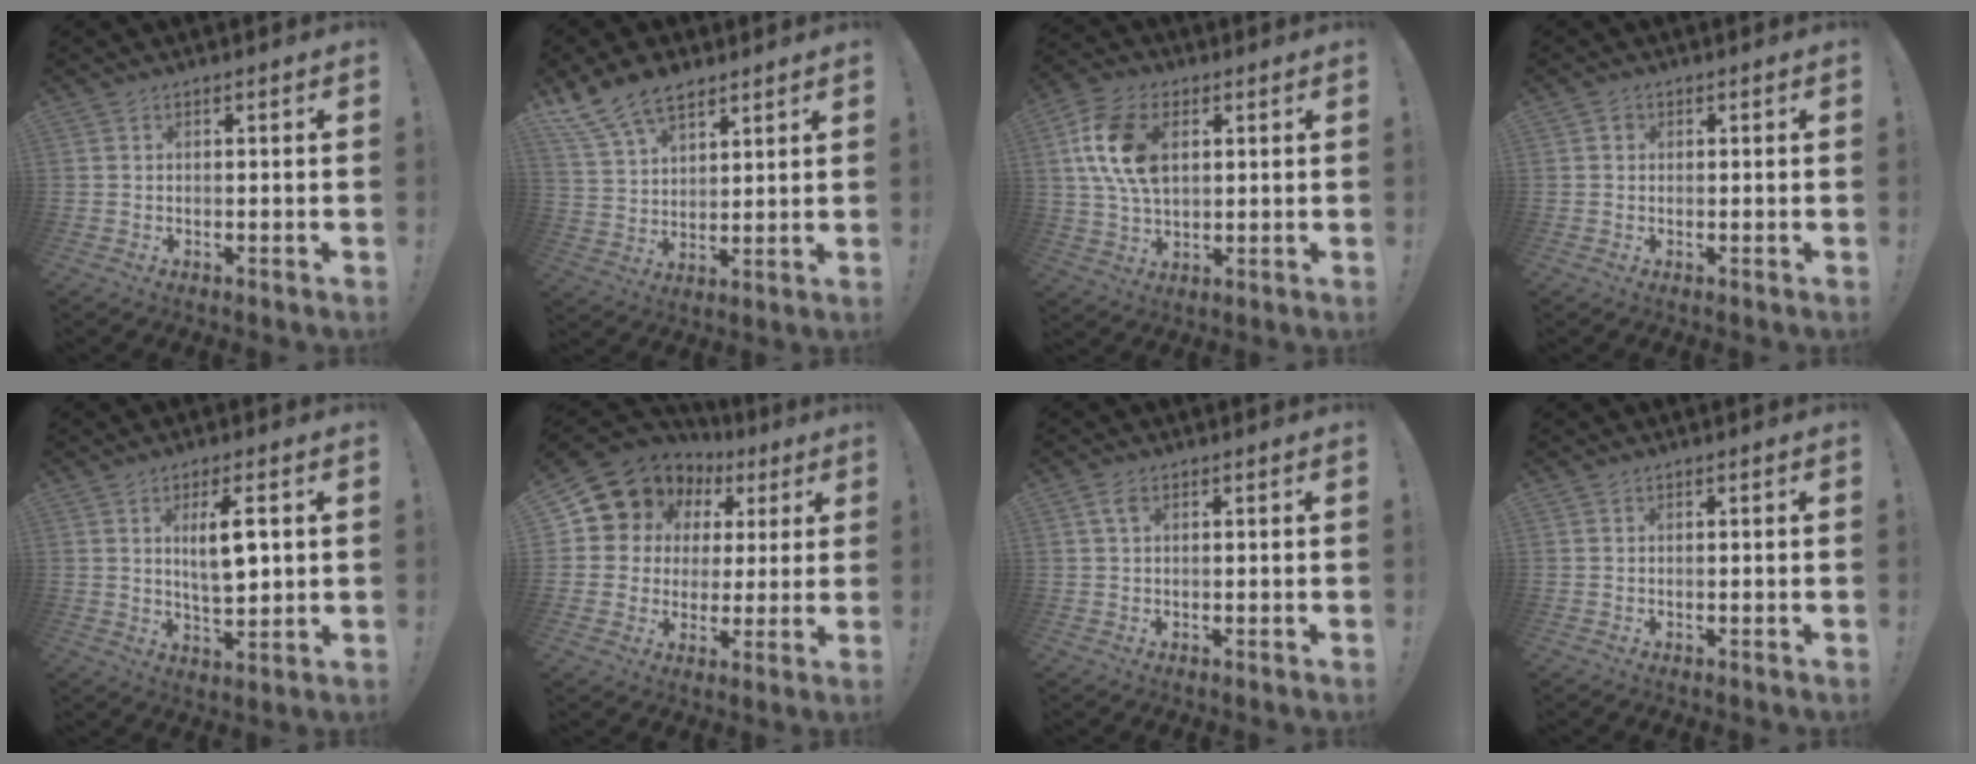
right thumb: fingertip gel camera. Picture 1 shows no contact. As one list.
[{"total": 12.7, "force": [9.1, 6.8, 5.8], "torque": [-0.117, -0.046, 0.175]}, {"total": 15.2, "force": [3.8, 9.9, 10.8], "torque": [-0.205, 0.002, 0.072]}, {"total": 1.2, "force": [0.4, 1.1, 0.4], "torque": [-0.004, 0.003, 0.005]}, {"total": 9.2, "force": [2.3, 3.1, 8.4], "torque": [-0.139, -0.006, 0.034]}, {"total": 11.5, "force": [6.5, 8.8, 3.4], "torque": [-0.062, -0.047, 0.131]}, {"total": 2.6, "force": [1.0, 1.3, 2.0], "torque": [-0.039, 0.002, 0.017]}, {"total": 0.0}]